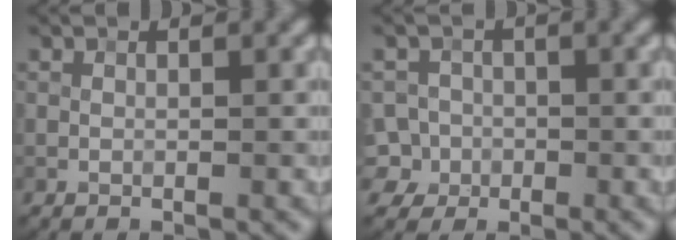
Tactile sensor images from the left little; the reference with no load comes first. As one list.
[{"total": 4.7, "force": [-2.0, 4.2, 1.0], "torque": [-0.001, 0.001, -0.049]}]